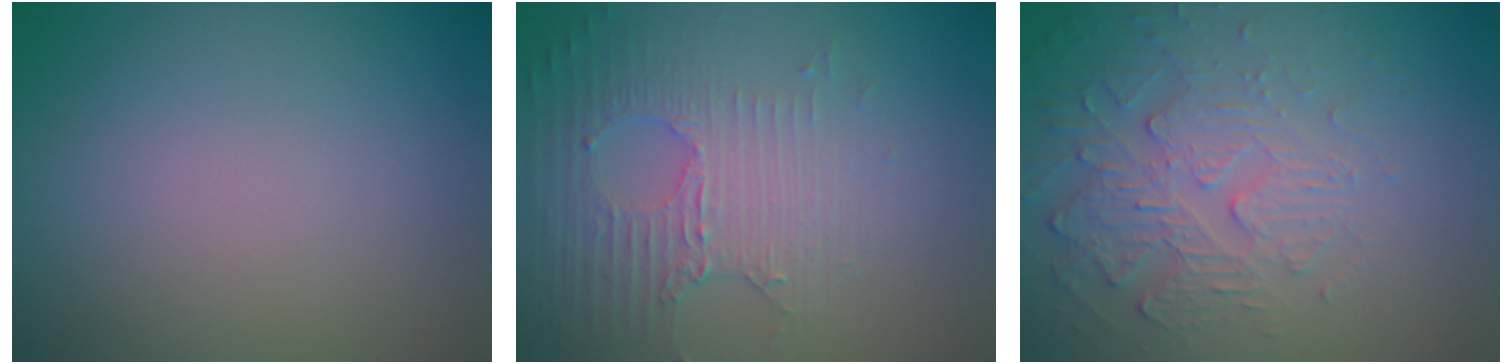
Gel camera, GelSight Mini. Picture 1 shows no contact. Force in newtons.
{"total": 5.4, "press": 3.5, "slide": 4.1}
{"total": 4.6, "press": 3.5, "slide": 3.0}